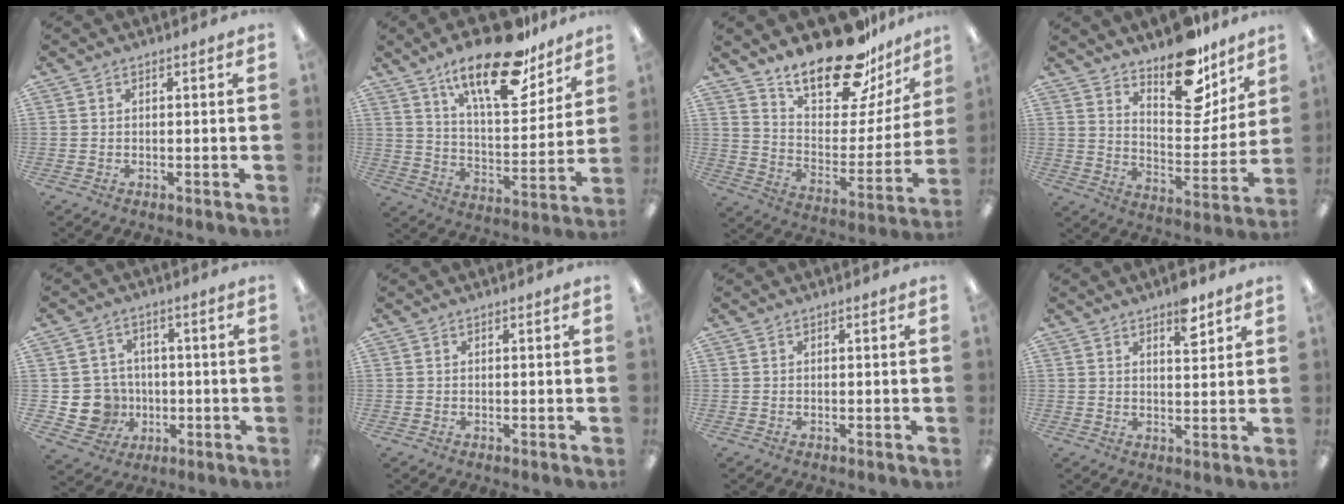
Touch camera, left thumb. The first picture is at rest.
{"total": 21.4, "force": [15.0, 7.7, 13.2], "torque": [-0.207, -0.087, 0.251]}
{"total": 22.0, "force": [17.9, 7.9, 10.2], "torque": [-0.165, -0.123, 0.307]}
{"total": 17.6, "force": [13.4, 7.6, 8.5], "torque": [-0.107, -0.097, 0.230]}
{"total": 8.7, "force": [-1.6, 8.2, 2.1], "torque": [-0.072, 0.014, -0.020]}
{"total": 0.0}
{"total": 0.0}
{"total": 6.1, "force": [4.1, 2.3, 3.8], "torque": [-0.044, -0.022, 0.066]}